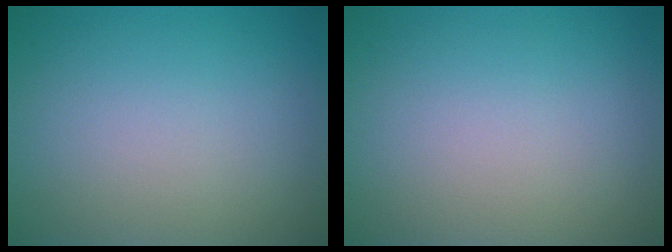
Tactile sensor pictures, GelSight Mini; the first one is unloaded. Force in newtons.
{"total": 0.0}